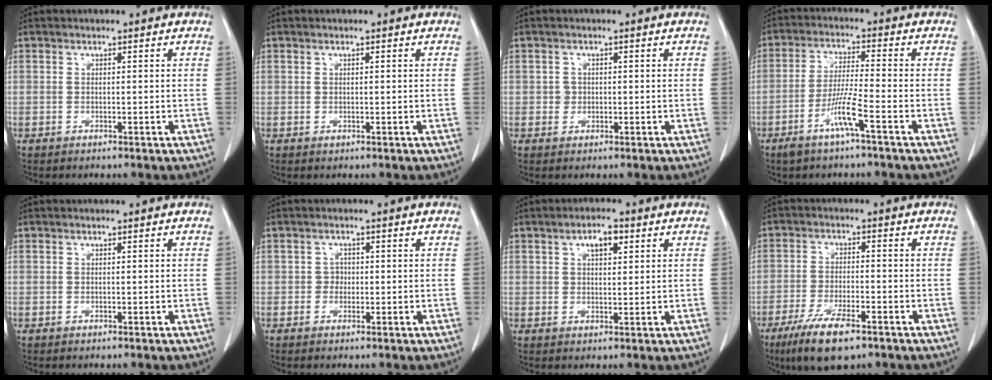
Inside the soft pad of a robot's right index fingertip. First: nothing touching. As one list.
[{"total": 0.8, "force": [0.0, 0.6, 0.5], "torque": [-0.012, -0.001, 0.003]}, {"total": 1.8, "force": [-0.1, 1.7, 0.5], "torque": [-0.008, 0.009, 0.003]}, {"total": 6.8, "force": [-3.5, 0.0, 5.8], "torque": [-0.120, -0.001, -0.069]}, {"total": 0.0}, {"total": 1.9, "force": [-0.2, 1.7, 0.8], "torque": [-0.008, 0.008, -0.002]}, {"total": 4.6, "force": [2.1, 2.1, 3.5], "torque": [-0.064, 0.006, 0.036]}, {"total": 9.6, "force": [-5.9, 2.8, 7.0], "torque": [-0.135, -0.016, -0.099]}]